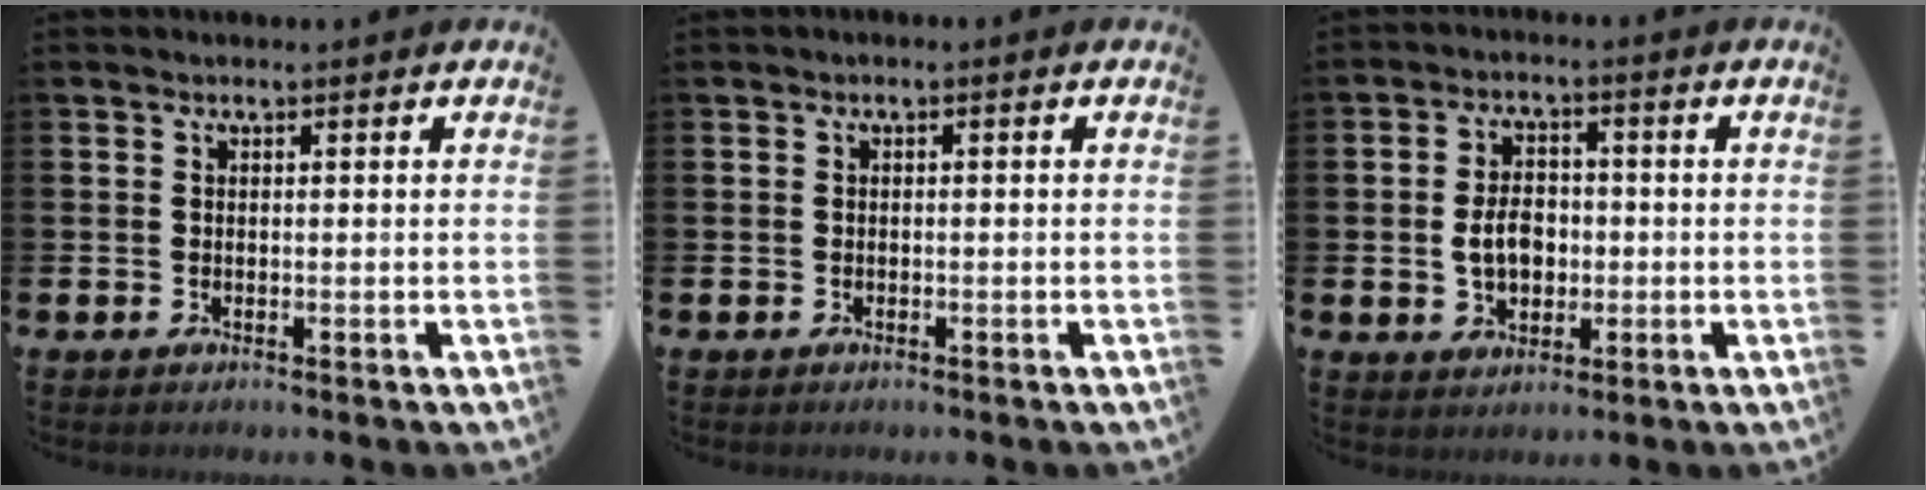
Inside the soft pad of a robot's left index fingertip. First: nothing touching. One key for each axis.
{"total": 0.6, "fx": -0.5, "fy": 0.1, "fz": 0.2, "tx": -0.011, "ty": 0.000, "tz": -0.009}
{"total": 5.0, "fx": -0.6, "fy": 3.6, "fz": 3.4, "tx": -0.052, "ty": 0.006, "tz": -0.016}